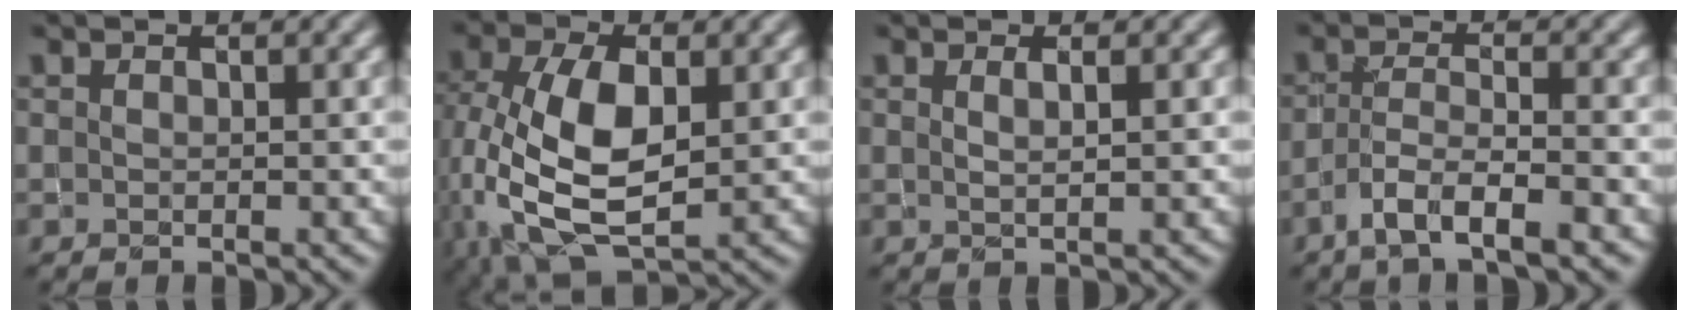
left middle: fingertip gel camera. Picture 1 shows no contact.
{"total": 10.7, "force": [-0.4, 6.2, 8.7], "torque": [-0.204, -0.009, -0.003]}
{"total": 1.1, "force": [0.5, 0.3, 0.9], "torque": [-0.013, 0.000, 0.005]}
{"total": 4.6, "force": [-3.1, 0.9, 3.3], "torque": [-0.065, -0.002, -0.060]}